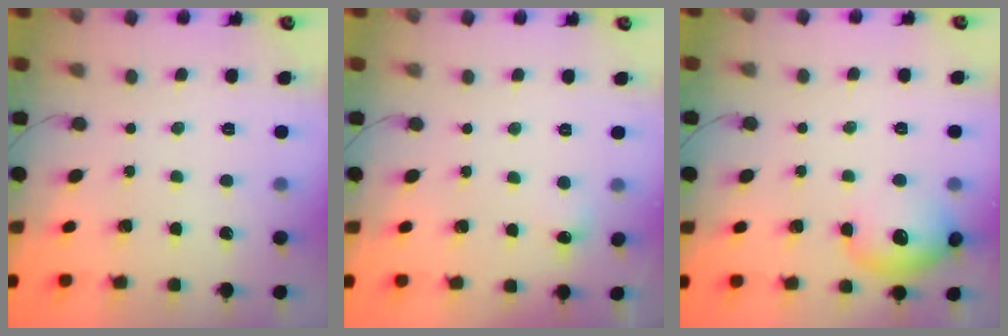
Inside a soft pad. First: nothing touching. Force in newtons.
{"total": 4.4, "press": 4.2, "slide": 1.2}
{"total": 13.4, "press": 12.5, "slide": 5.0}